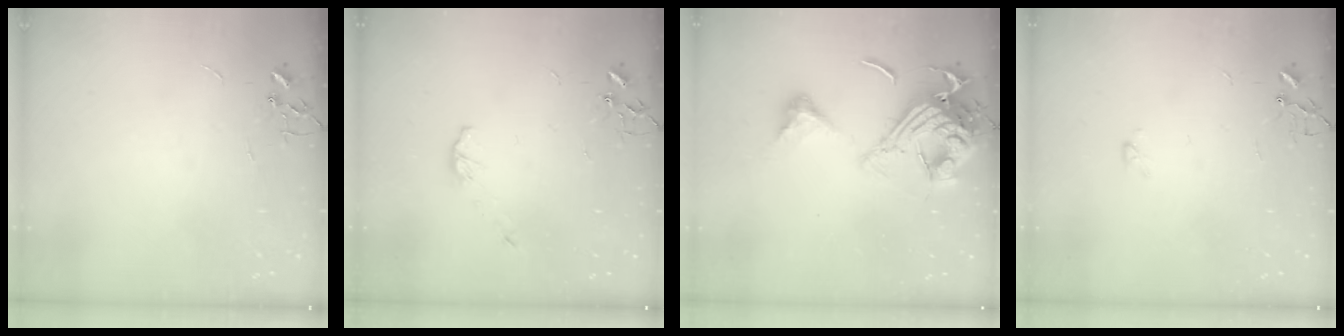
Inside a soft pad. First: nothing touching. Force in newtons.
{"total": 5.1, "press": 5.0, "slide": 0.3}
{"total": 18.9, "press": 18.8, "slide": 1.8}
{"total": 2.2, "press": 2.2, "slide": 0.4}